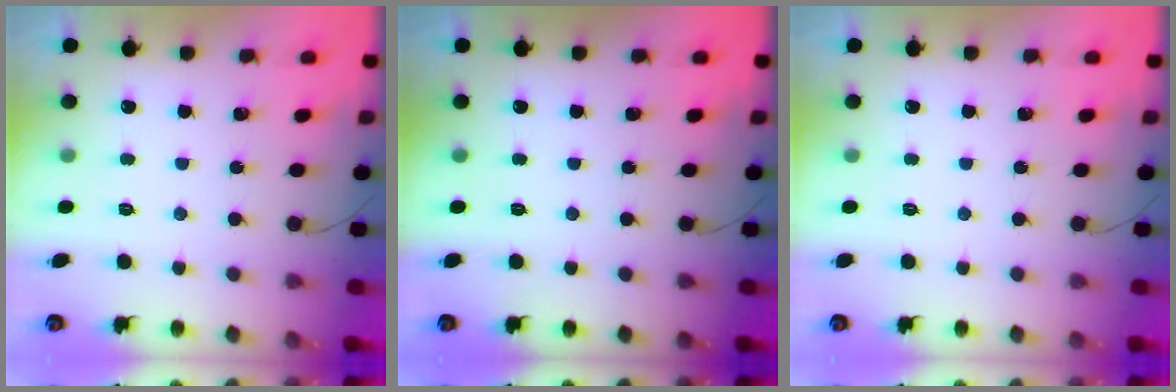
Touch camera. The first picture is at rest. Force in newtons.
{"total": 0.0}
{"total": 0.0}